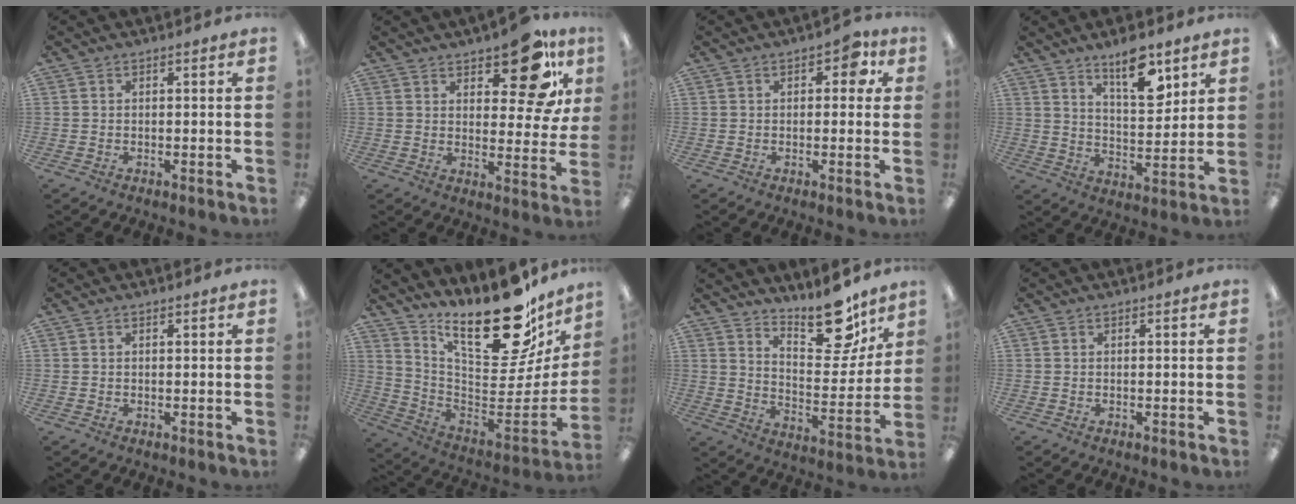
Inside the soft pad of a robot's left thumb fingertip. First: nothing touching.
{"total": 14.2, "force": [9.2, 5.9, 9.2], "torque": [-0.112, -0.053, 0.154]}
{"total": 4.6, "force": [1.5, 2.6, 3.4], "torque": [-0.046, 0.003, 0.021]}
{"total": 12.3, "force": [8.6, 4.8, 7.3], "torque": [-0.100, -0.052, 0.146]}
{"total": 0.0}
{"total": 25.6, "force": [17.7, 9.4, 16.0], "torque": [-0.213, -0.138, 0.300]}
{"total": 16.5, "force": [13.1, 6.2, 8.0], "torque": [-0.102, -0.099, 0.222]}
{"total": 0.0}